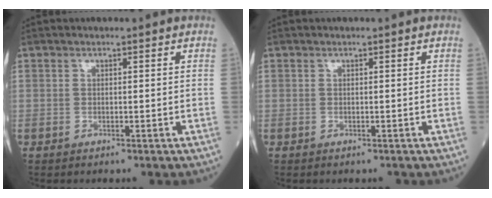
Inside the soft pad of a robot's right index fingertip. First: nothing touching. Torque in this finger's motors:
{"motor_torque": [-0.11, -0.04, -0.05, 0.01]}